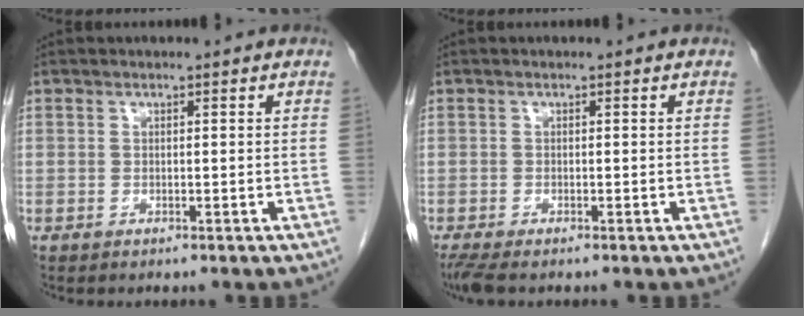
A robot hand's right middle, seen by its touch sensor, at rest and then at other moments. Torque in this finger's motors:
{"motor_torque": [0.49, -0.24, 0.13, 0.03]}